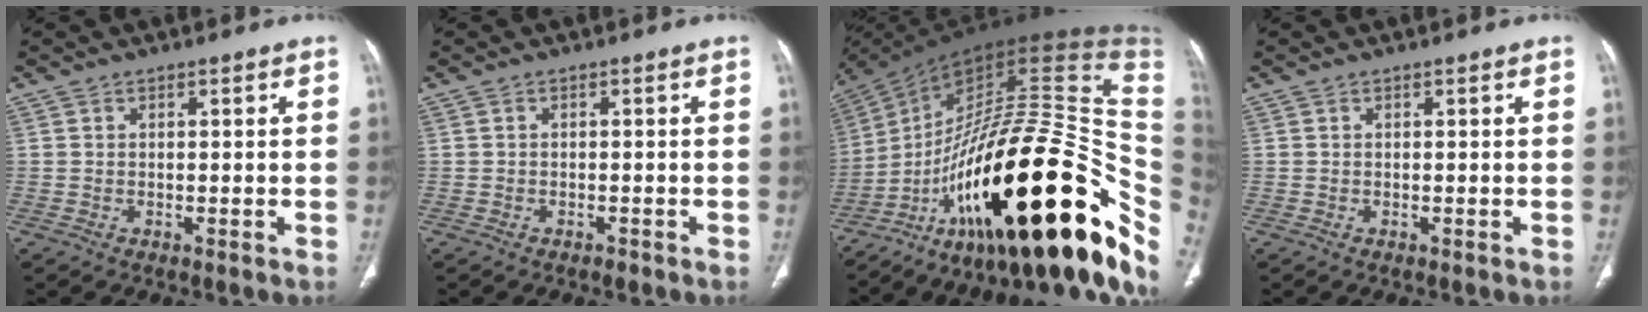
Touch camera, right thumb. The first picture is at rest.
{"total": 0.8, "force": [-0.6, 0.4, 0.4], "torque": [-0.009, 0.004, -0.008]}
{"total": 41.2, "force": [-12.8, 13.9, 36.7], "torque": [-0.452, 0.085, -0.198]}
{"total": 0.0}